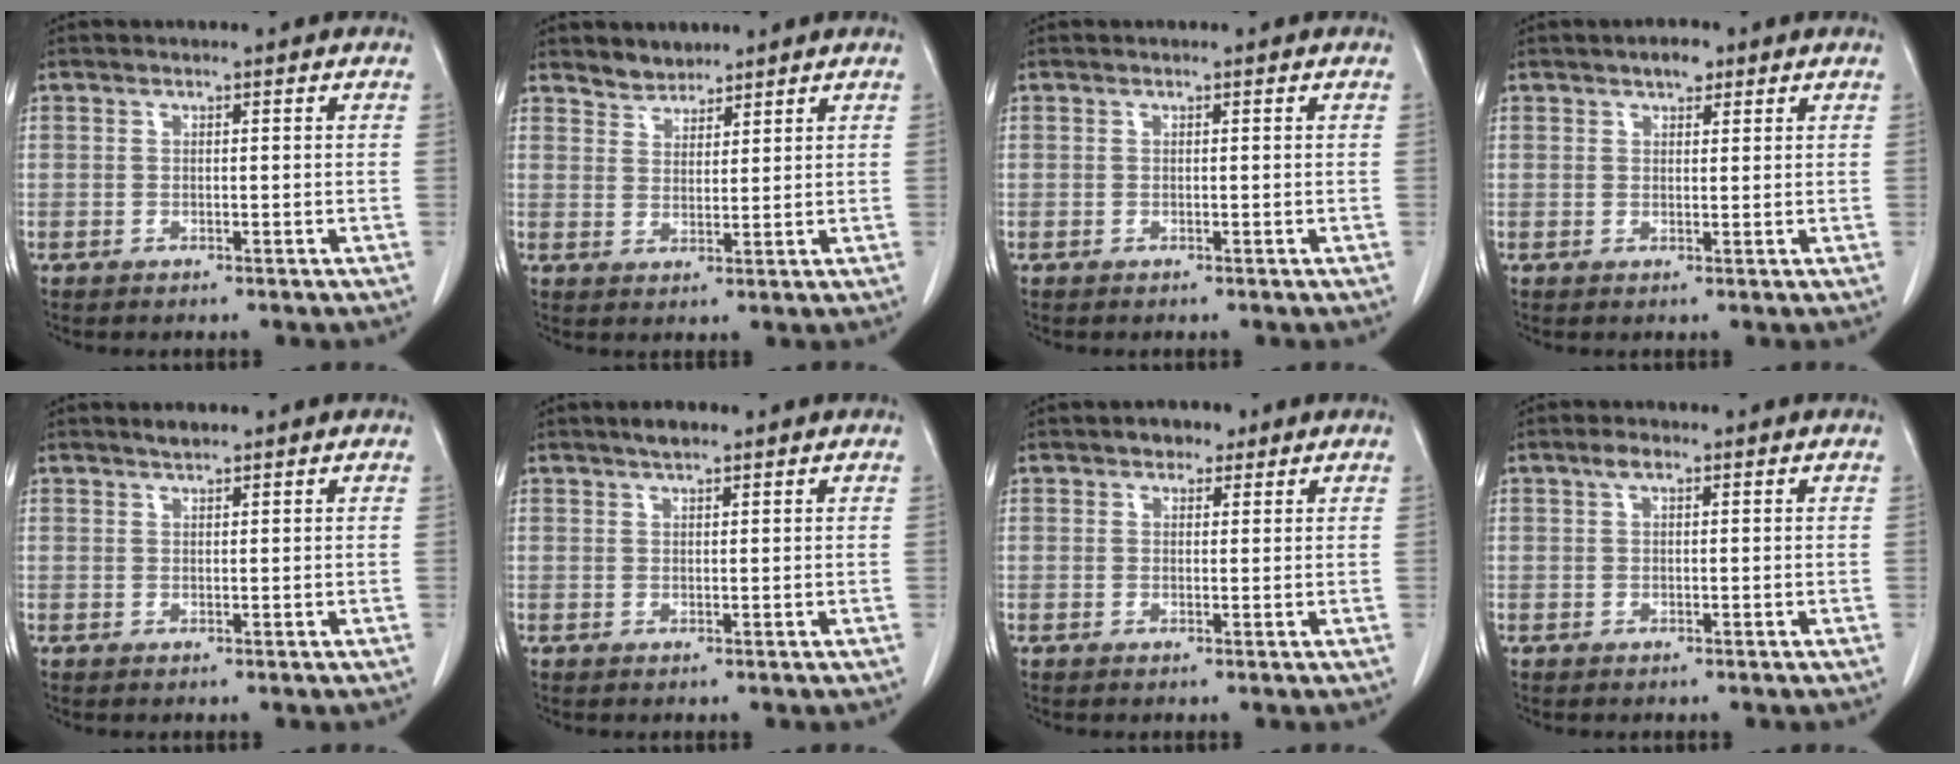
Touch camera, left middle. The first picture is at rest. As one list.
[{"total": 3.1, "force": [2.8, 1.3, 0.0], "torque": [0.001, 0.007, 0.050]}, {"total": 0.0}, {"total": 2.4, "force": [1.6, 1.2, 1.3], "torque": [-0.022, 0.004, 0.023]}, {"total": 1.3, "force": [1.2, 0.2, 0.6], "torque": [-0.019, 0.004, 0.023]}, {"total": 2.2, "force": [1.7, 0.6, 1.3], "torque": [-0.029, 0.008, 0.028]}, {"total": 2.4, "force": [1.5, 1.5, 1.1], "torque": [-0.018, 0.009, 0.020]}, {"total": 1.6, "force": [0.8, 0.7, 1.2], "torque": [-0.025, 0.010, 0.014]}]